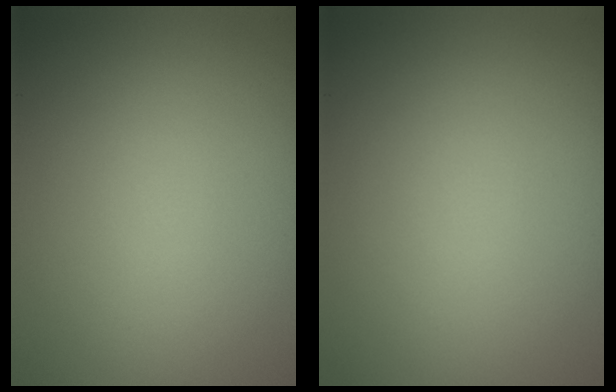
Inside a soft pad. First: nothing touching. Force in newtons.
{"total": 0.0}